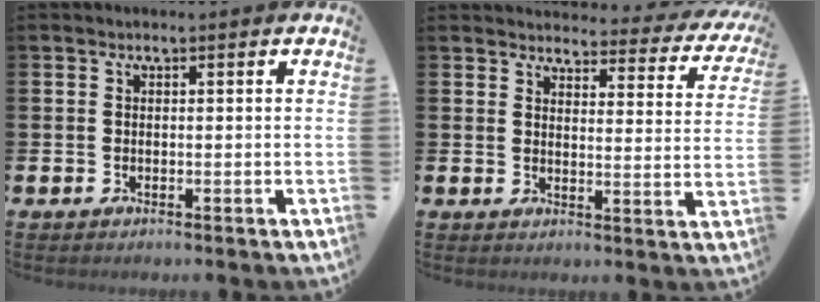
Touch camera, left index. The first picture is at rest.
{"total": 2.8, "force": [2.6, 1.0, 0.5], "torque": [-0.012, -0.030, 0.035]}